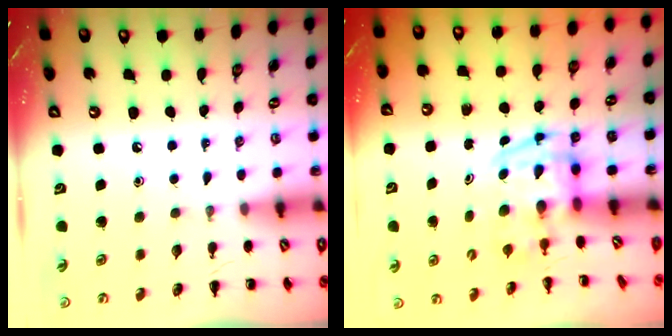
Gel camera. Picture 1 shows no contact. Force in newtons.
{"total": 3.7, "press": 3.6, "slide": 0.6}